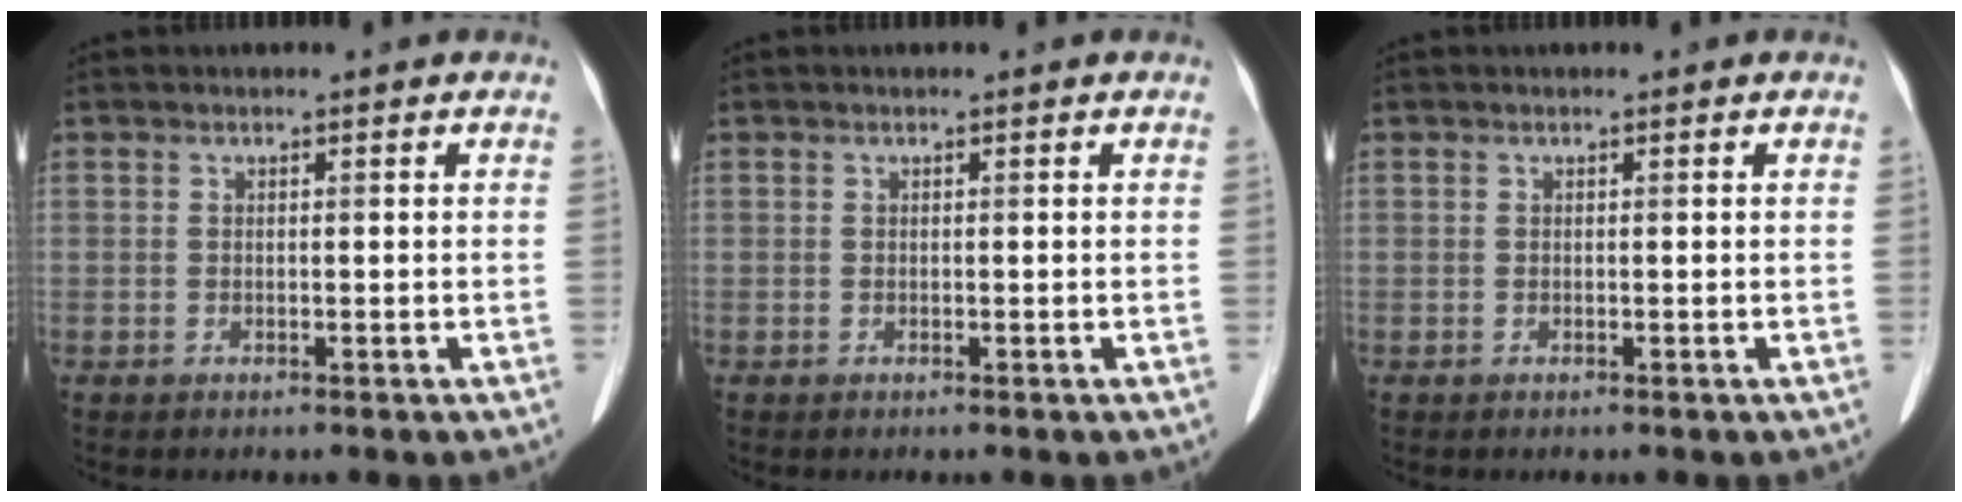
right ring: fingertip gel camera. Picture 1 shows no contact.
{"total": 0.0}
{"total": 0.0}